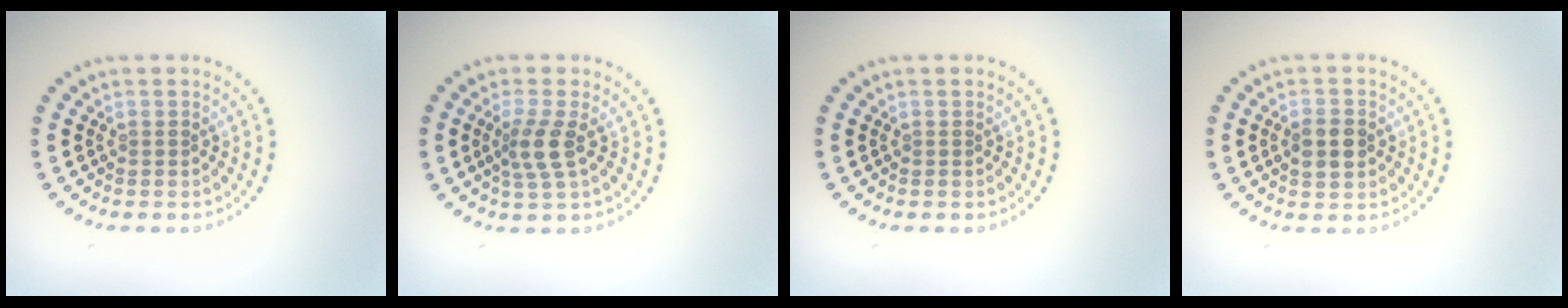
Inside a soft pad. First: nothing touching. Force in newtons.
{"total": 2.5, "press": 2.0, "slide": 1.5}
{"total": 0.0}
{"total": 2.7, "press": 2.7, "slide": 0.1}